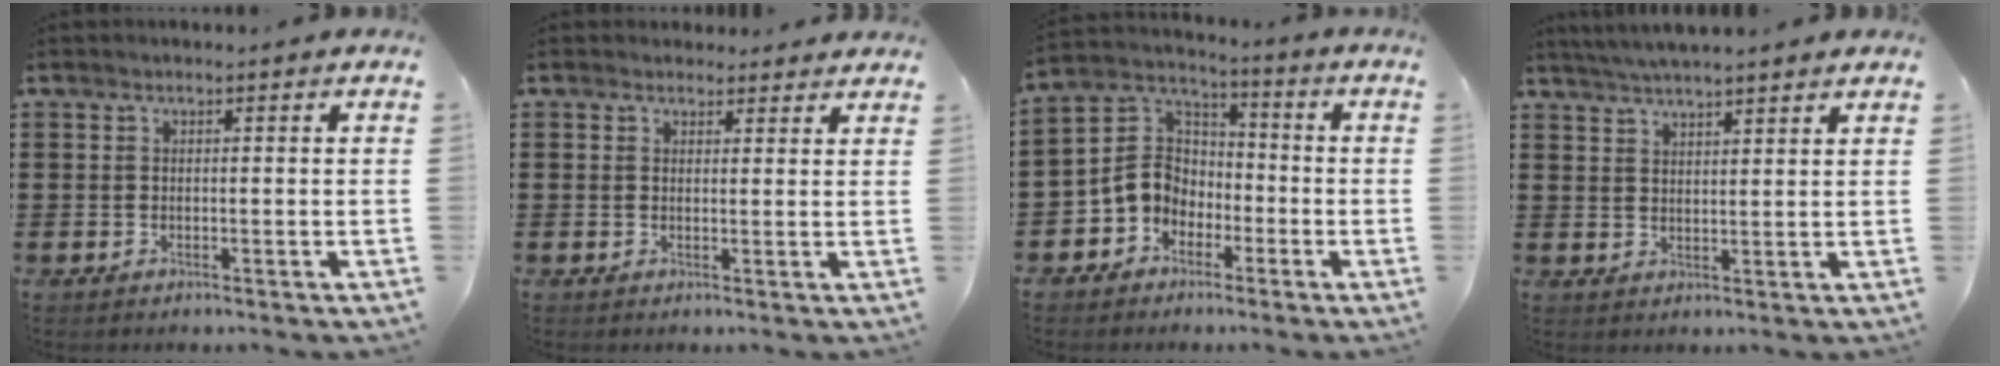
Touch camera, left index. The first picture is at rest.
{"total": 2.0, "force": [1.7, 1.1, -0.1], "torque": [0.004, 0.001, 0.031]}
{"total": 7.5, "force": [-2.7, 6.6, 2.5], "torque": [-0.086, 0.016, -0.060]}
{"total": 3.7, "force": [3.5, -0.4, 1.1], "torque": [-0.032, -0.008, 0.063]}